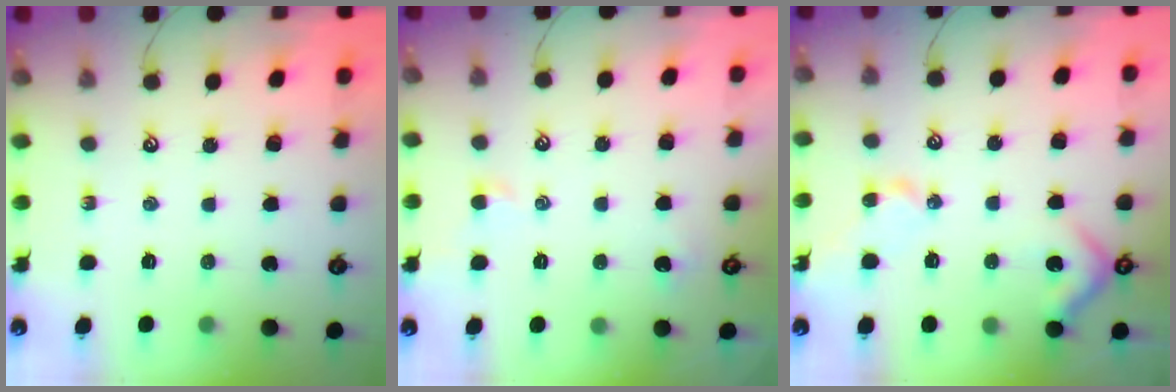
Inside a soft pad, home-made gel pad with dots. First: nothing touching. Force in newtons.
{"total": 0.5, "press": 0.2, "slide": 0.5}
{"total": 6.8, "press": 6.8, "slide": 1.1}